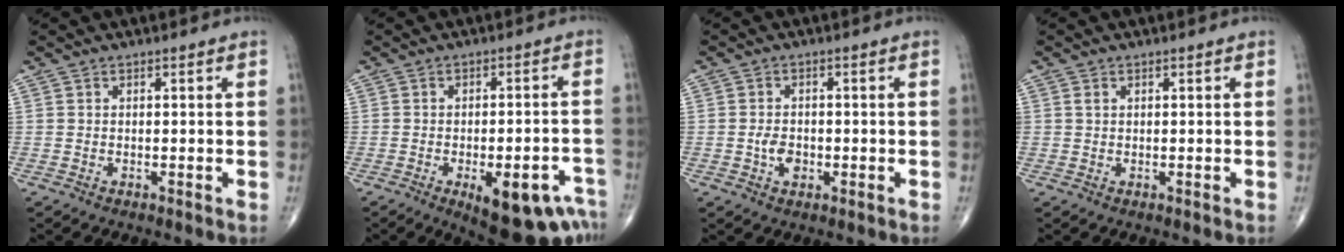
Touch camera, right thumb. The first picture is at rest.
{"total": 14.5, "force": [-7.8, 5.6, 10.9], "torque": [-0.089, 0.035, -0.092]}
{"total": 3.3, "force": [-0.8, 2.3, 2.3], "torque": [-0.034, 0.004, -0.014]}
{"total": 0.8, "force": [0.3, 0.7, 0.4], "torque": [-0.003, 0.000, 0.005]}